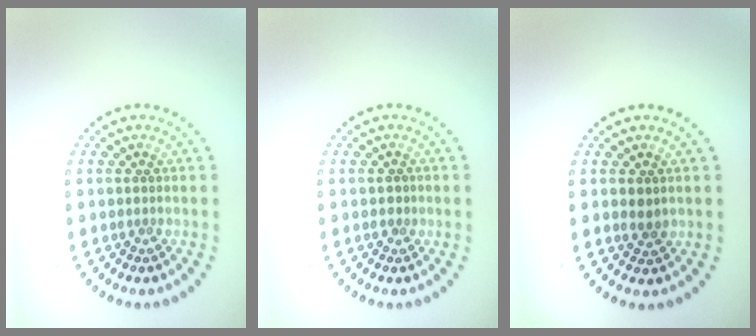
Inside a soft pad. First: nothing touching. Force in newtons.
{"total": 0.8, "press": 0.8, "slide": 0.1}
{"total": 1.2, "press": 1.2, "slide": 0.2}